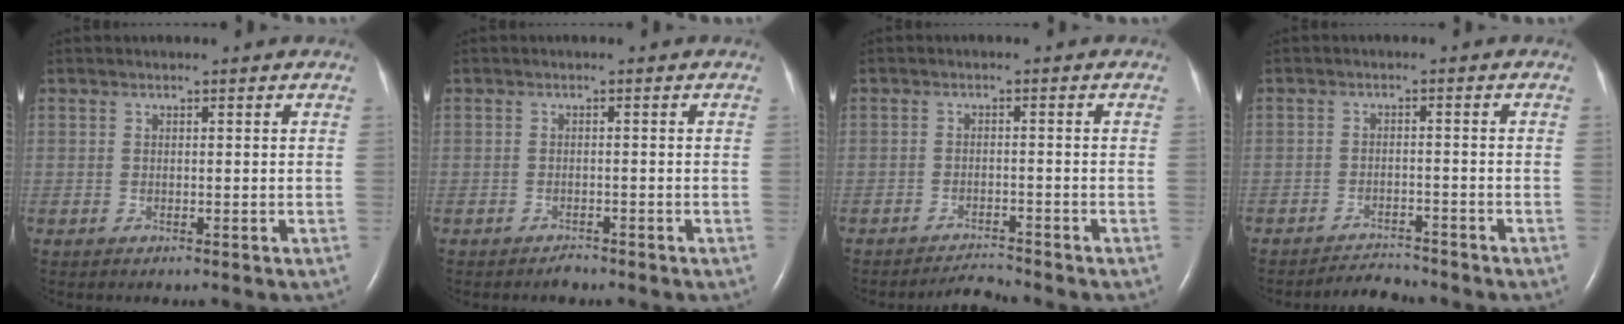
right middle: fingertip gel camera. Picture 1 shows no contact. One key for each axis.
{"total": 1.0, "fx": -0.9, "fy": 0.2, "fz": 0.2, "tx": -0.004, "ty": -0.001, "tz": -0.015}
{"total": 2.6, "fx": -2.5, "fy": -0.7, "fz": -0.2, "tx": -0.001, "ty": -0.017, "tz": -0.040}
{"total": 3.2, "fx": -3.2, "fy": -0.1, "fz": -0.3, "tx": -0.001, "ty": -0.015, "tz": -0.051}